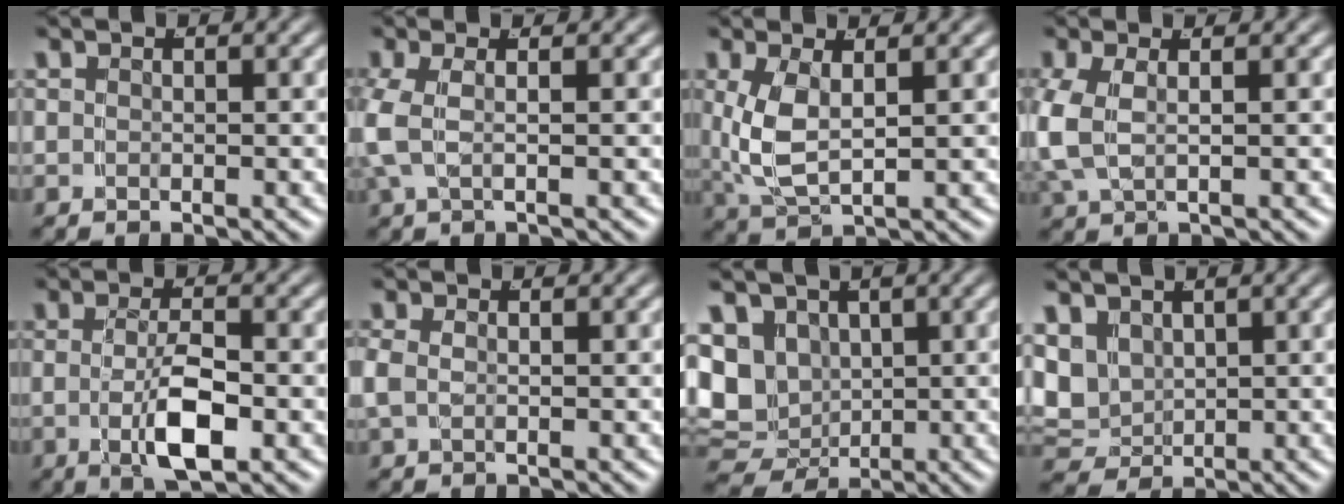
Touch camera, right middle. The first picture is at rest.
{"total": 2.9, "force": [0.0, 1.3, 2.6], "torque": [-0.074, -0.001, 0.004]}
{"total": 4.9, "force": [0.5, 2.8, 4.0], "torque": [-0.110, -0.008, 0.024]}
{"total": 4.0, "force": [0.0, 2.6, 3.0], "torque": [-0.090, -0.008, 0.008]}
{"total": 5.1, "force": [-1.0, 1.8, 4.6], "torque": [-0.077, -0.008, -0.015]}
{"total": 1.5, "force": [0.0, 0.9, 1.2], "torque": [-0.034, -0.002, 0.004]}
{"total": 10.4, "force": [-1.2, 9.4, 4.3], "torque": [-0.117, -0.050, -0.002]}
{"total": 5.4, "force": [0.9, 4.8, 2.3], "torque": [-0.079, -0.031, 0.032]}